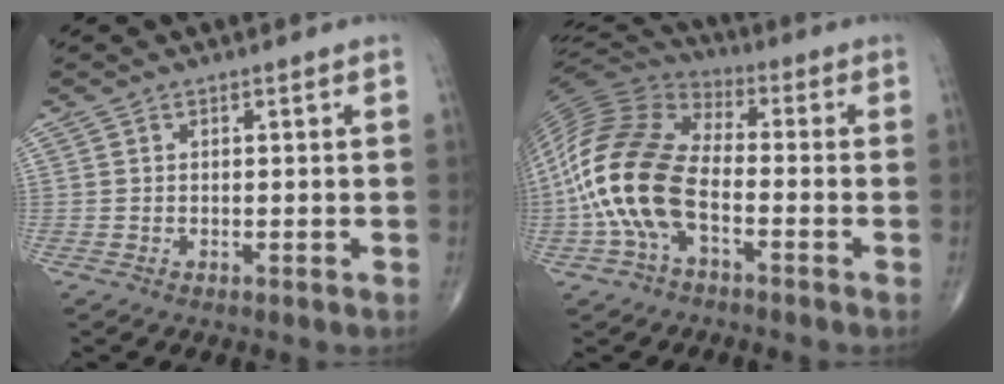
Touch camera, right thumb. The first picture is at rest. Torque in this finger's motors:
{"motor_torque": [1.63, 1.28, 2.46, 0.13, 0.66]}